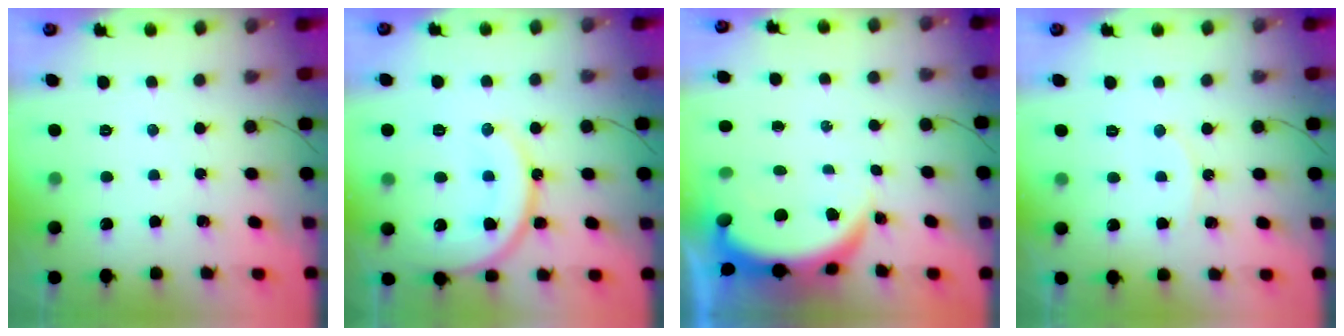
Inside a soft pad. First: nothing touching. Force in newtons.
{"total": 16.7, "press": 16.6, "slide": 1.9}
{"total": 6.4, "press": 6.3, "slide": 0.8}
{"total": 5.6, "press": 5.6, "slide": 0.5}